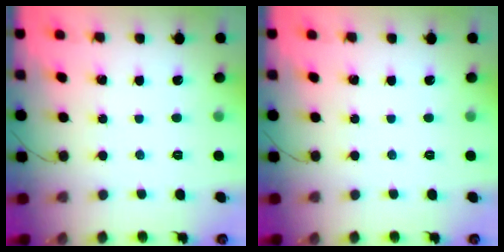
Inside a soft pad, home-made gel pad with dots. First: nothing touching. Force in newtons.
{"total": 0.0}